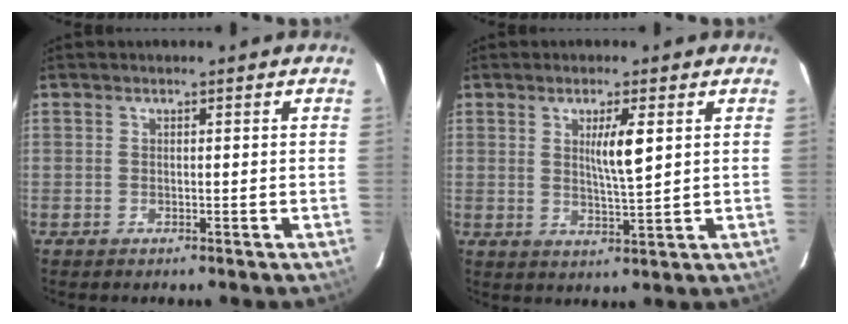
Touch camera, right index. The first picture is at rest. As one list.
[{"total": 4.9, "force": [1.5, 0.2, 4.7], "torque": [-0.082, -0.008, 0.027]}]